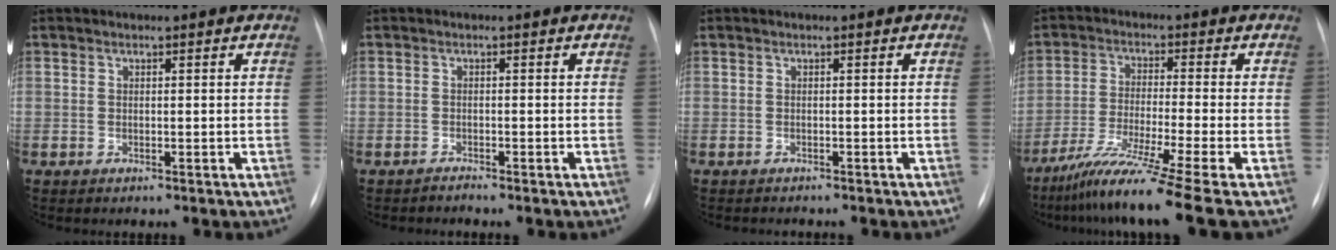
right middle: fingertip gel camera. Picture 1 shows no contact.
{"total": 0.7, "force": [-0.7, -0.3, -0.1], "torque": [0.000, -0.006, -0.011]}
{"total": 1.5, "force": [-1.4, 0.2, 0.4], "torque": [-0.004, -0.006, -0.013]}
{"total": 12.9, "force": [-9.4, -2.8, 8.3], "torque": [-0.146, -0.046, -0.156]}